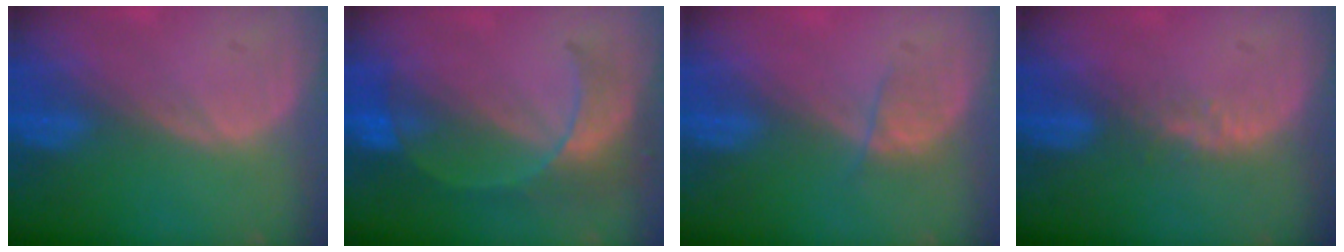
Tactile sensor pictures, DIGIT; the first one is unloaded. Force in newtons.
{"total": 7.9, "press": 6.9, "slide": 3.9}
{"total": 2.2, "press": 2.0, "slide": 0.9}
{"total": 2.8, "press": 2.1, "slide": 1.8}